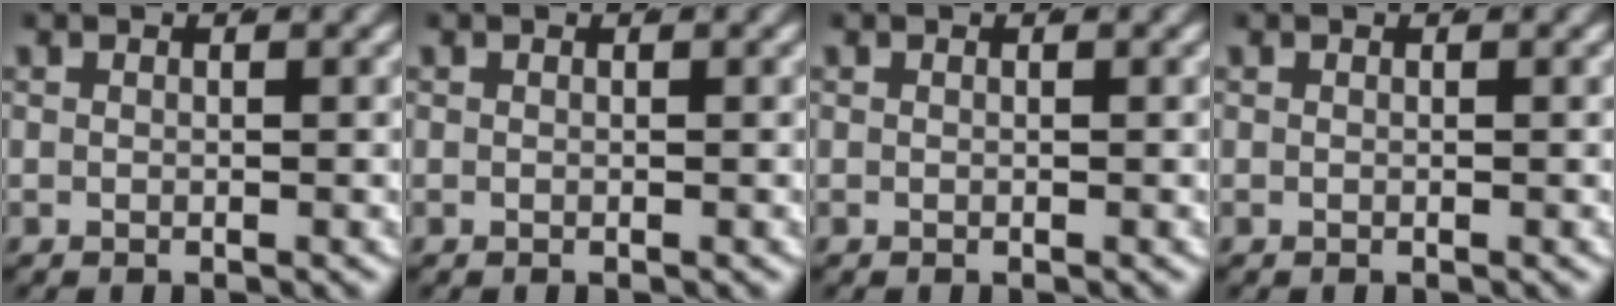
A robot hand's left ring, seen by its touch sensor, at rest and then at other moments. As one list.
[{"total": 0.0}, {"total": 0.0}, {"total": 0.0}]